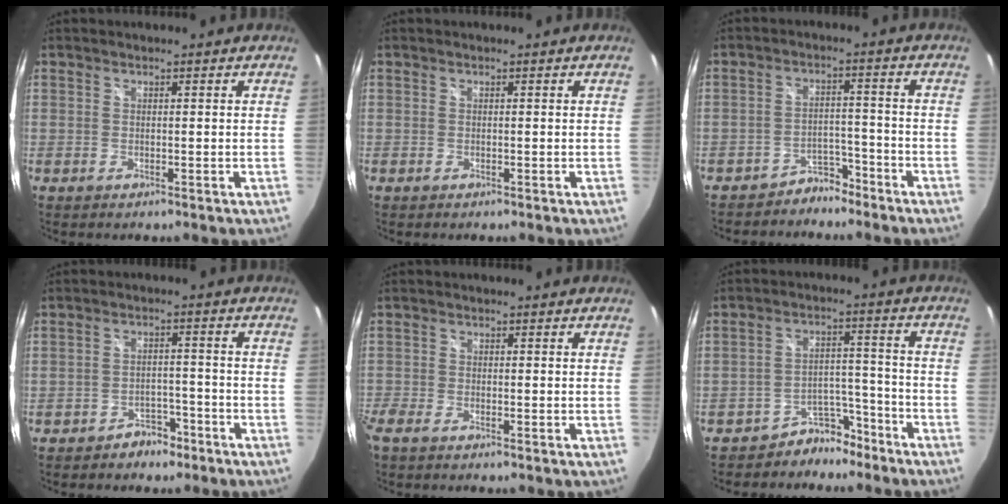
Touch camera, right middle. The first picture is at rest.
{"total": 0.0}
{"total": 5.1, "force": [-4.5, 2.3, 0.7], "torque": [-0.019, 0.014, -0.068]}
{"total": 4.7, "force": [-3.7, 2.7, 1.1], "torque": [-0.026, 0.014, -0.049]}
{"total": 2.2, "force": [-1.9, 0.4, 1.1], "torque": [-0.033, -0.008, -0.041]}
{"total": 7.3, "force": [-6.1, 3.8, 1.0], "torque": [-0.013, 0.033, -0.088]}